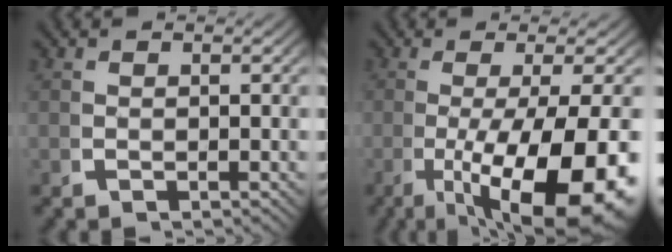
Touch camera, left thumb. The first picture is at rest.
{"total": 14.6, "force": [-4.0, 7.8, 11.7], "torque": [-0.211, -0.056, -0.030]}